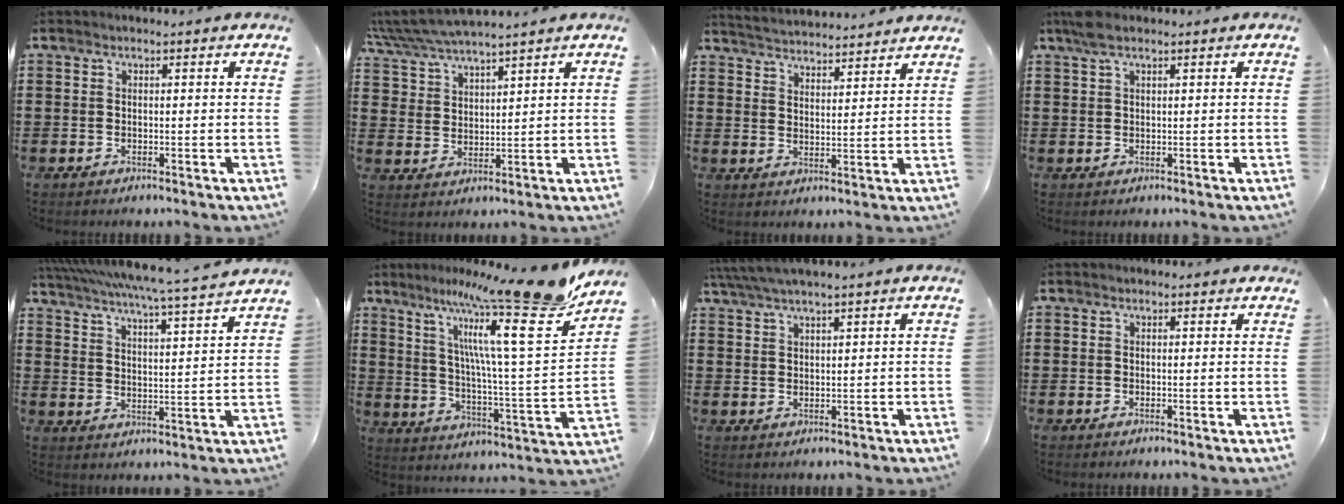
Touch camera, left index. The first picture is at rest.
{"total": 5.4, "force": [5.2, 0.9, 1.2], "torque": [-0.045, -0.019, 0.094]}
{"total": 3.6, "force": [3.5, -0.4, -0.4], "torque": [-0.009, -0.024, 0.060]}
{"total": 2.9, "force": [1.9, 0.8, 2.0], "torque": [-0.044, 0.006, 0.034]}
{"total": 4.9, "force": [4.4, -1.3, 1.7], "torque": [-0.054, -0.041, 0.066]}
{"total": 18.3, "force": [13.5, 0.8, 12.4], "torque": [-0.226, -0.094, 0.206]}
{"total": 3.3, "force": [2.9, -0.1, 1.6], "torque": [-0.039, -0.003, 0.053]}
{"total": 0.5, "force": [0.5, 0.2, 0.0], "torque": [0.005, -0.002, 0.008]}